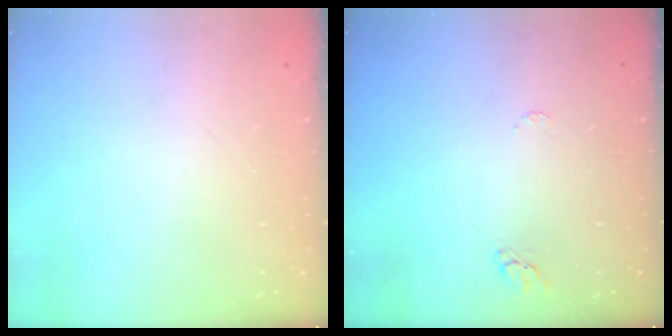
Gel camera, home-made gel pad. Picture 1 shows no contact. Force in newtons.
{"total": 4.0, "press": 4.0, "slide": 0.3}